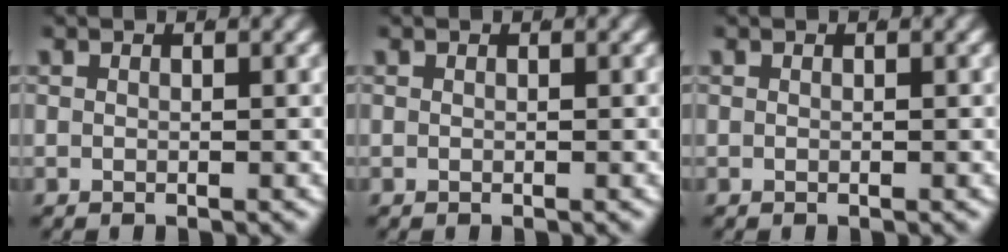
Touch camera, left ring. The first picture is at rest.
{"total": 0.0}
{"total": 0.0}